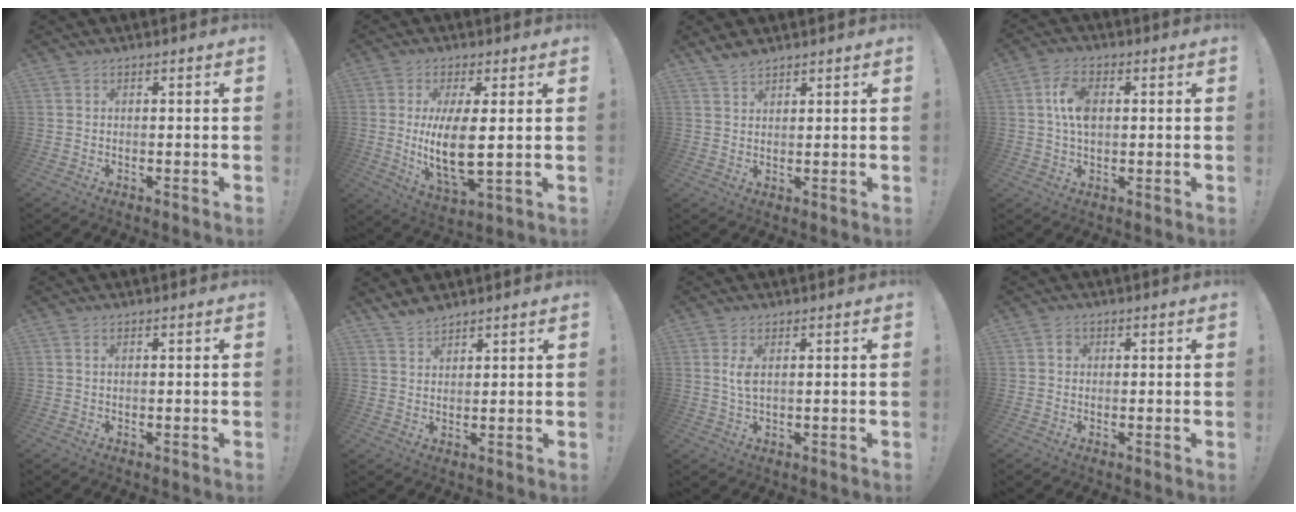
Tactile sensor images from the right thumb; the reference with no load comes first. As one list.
[{"total": 12.5, "force": [0.9, 4.3, 11.7], "torque": [-0.237, -0.023, 0.011]}, {"total": 3.3, "force": [2.9, 1.2, 1.1], "torque": [-0.017, -0.017, 0.055]}, {"total": 8.3, "force": [1.1, 4.9, 6.6], "torque": [-0.122, 0.003, 0.019]}, {"total": 0.6, "force": [0.2, 0.1, 0.6], "torque": [-0.014, 0.002, 0.003]}, {"total": 3.9, "force": [3.5, 1.2, 1.1], "torque": [-0.027, -0.018, 0.069]}, {"total": 3.4, "force": [1.0, 1.1, 3.1], "torque": [-0.047, -0.005, 0.013]}, {"total": 1.8, "force": [0.2, 1.6, 0.7], "torque": [-0.006, 0.003, 0.001]}]